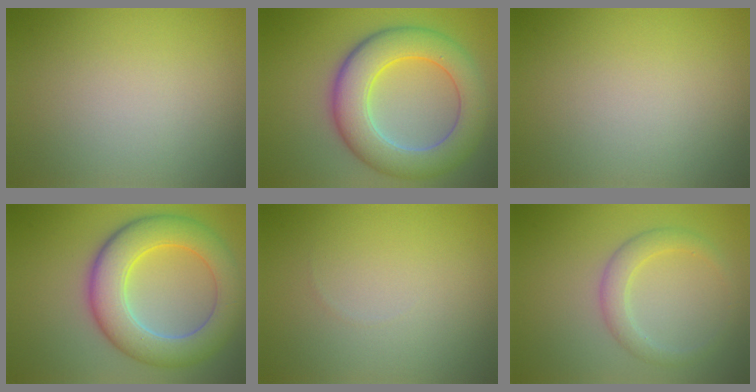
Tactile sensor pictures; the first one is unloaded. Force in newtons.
{"total": 8.3, "press": 8.3, "slide": 0.2}
{"total": 0.0}
{"total": 8.0, "press": 8.0, "slide": 0.3}
{"total": 0.0}
{"total": 2.5, "press": 2.5, "slide": 0.1}